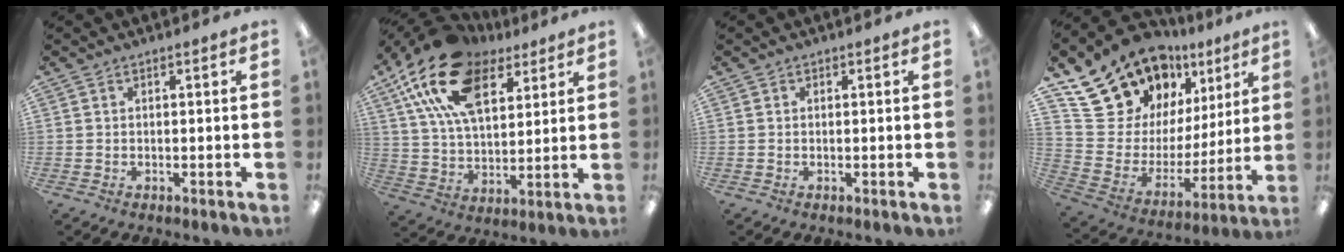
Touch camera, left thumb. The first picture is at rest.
{"total": 21.1, "force": [12.0, 11.5, 13.1], "torque": [-0.264, -0.040, 0.216]}
{"total": 0.0}
{"total": 17.9, "force": [14.6, 9.6, 4.1], "torque": [-0.095, -0.118, 0.280]}